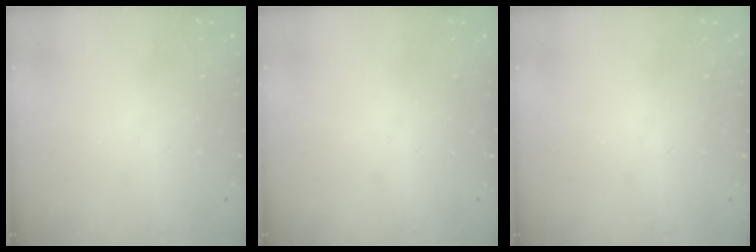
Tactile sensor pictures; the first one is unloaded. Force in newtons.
{"total": 0.0}
{"total": 0.0}